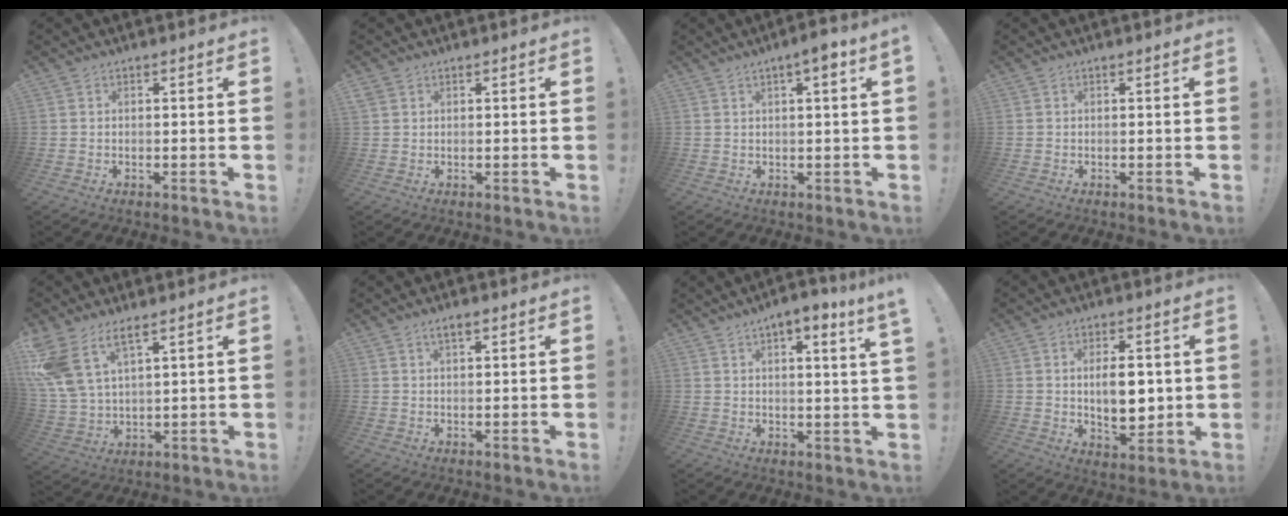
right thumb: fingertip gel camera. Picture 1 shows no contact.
{"total": 1.9, "force": [1.3, 1.3, 0.5], "torque": [-0.003, -0.005, 0.025]}
{"total": 4.0, "force": [1.3, 0.0, 3.8], "torque": [-0.052, -0.006, 0.015]}
{"total": 0.0}
{"total": 10.5, "force": [7.0, 4.6, 6.3], "torque": [-0.138, -0.032, 0.137]}
{"total": 2.7, "force": [1.5, 1.0, 2.0], "torque": [-0.038, 0.001, 0.026]}
{"total": 5.9, "force": [3.4, -0.1, 4.8], "torque": [-0.058, -0.021, 0.050]}
{"total": 9.9, "force": [0.9, 5.4, 8.2], "torque": [-0.124, -0.011, 0.011]}